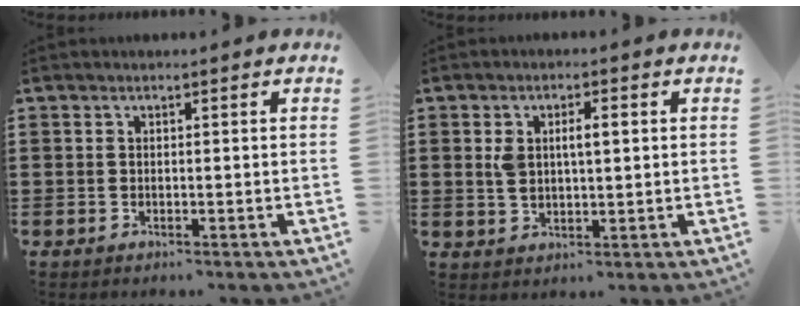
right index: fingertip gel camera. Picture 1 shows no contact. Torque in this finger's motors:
{"motor_torque": [0.15, -0.12, 0.24, 0.05]}